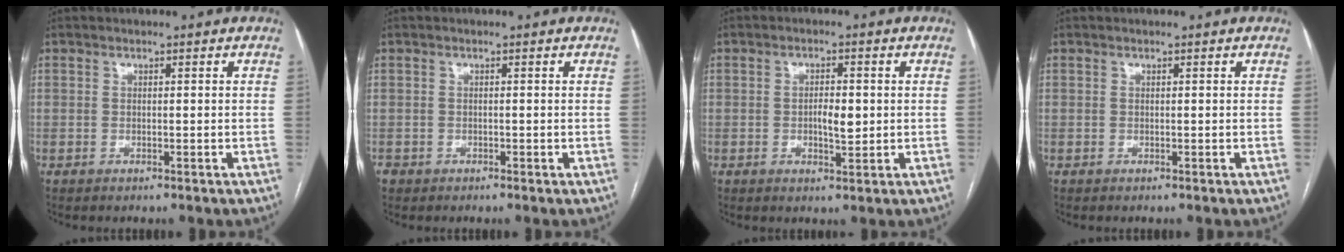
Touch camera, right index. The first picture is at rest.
{"total": 1.1, "force": [-0.6, 1.0, 0.1], "torque": [0.000, 0.005, -0.012]}
{"total": 3.6, "force": [-0.1, 1.2, 3.4], "torque": [-0.056, 0.000, 0.000]}
{"total": 0.0}